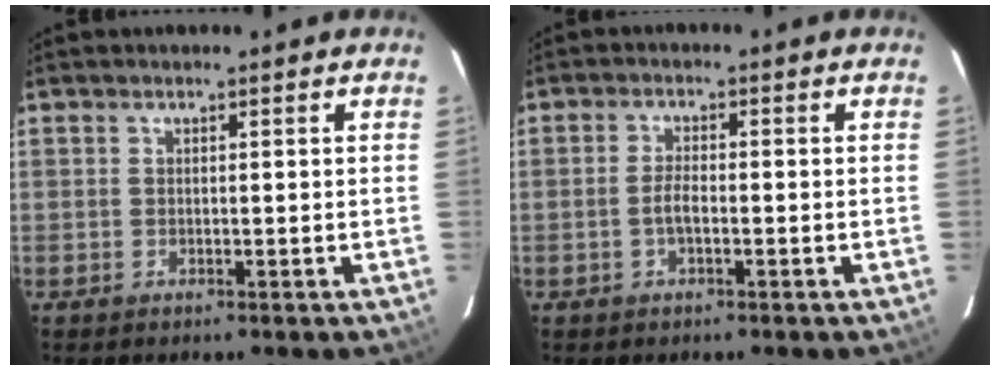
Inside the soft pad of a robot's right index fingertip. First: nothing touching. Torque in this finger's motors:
{"motor_torque": [0.39, -0.22, 0.21, 0.06]}